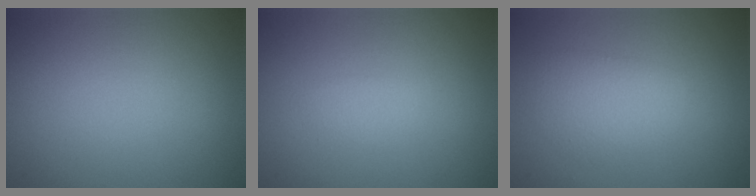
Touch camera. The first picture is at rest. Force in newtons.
{"total": 0.7, "press": 0.6, "slide": 0.2}
{"total": 2.3, "press": 2.3, "slide": 0.1}